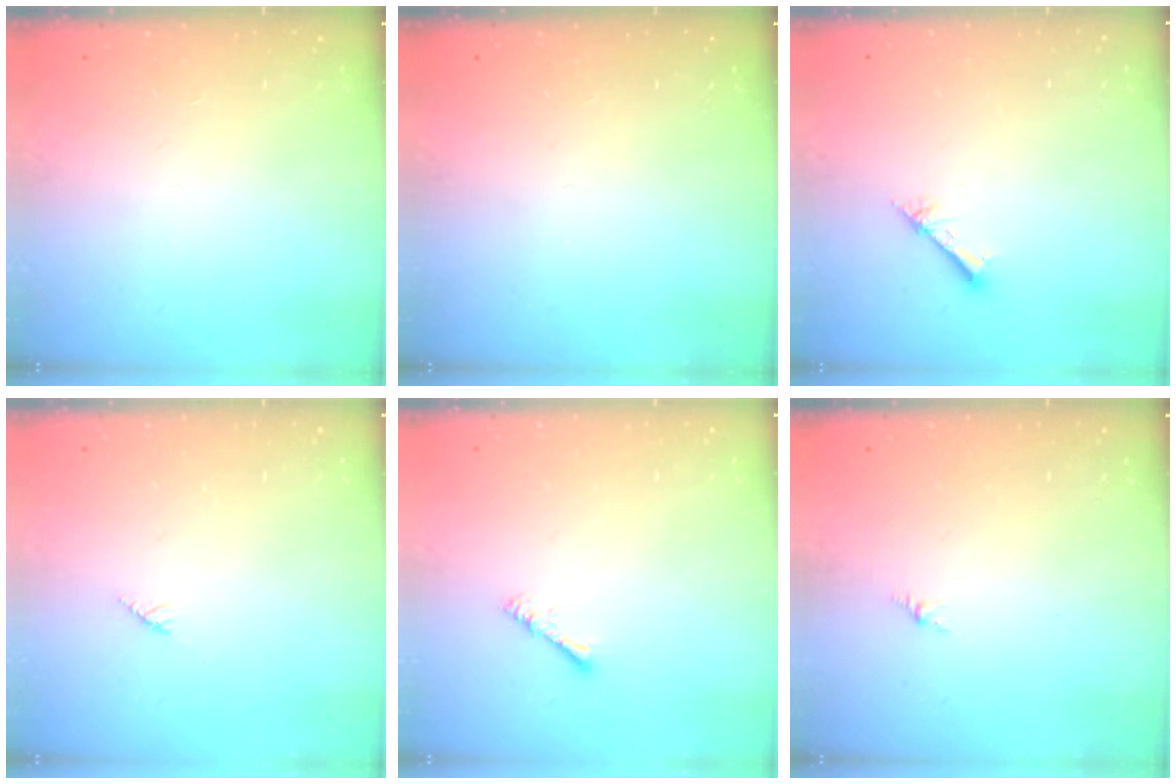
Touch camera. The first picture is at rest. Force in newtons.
{"total": 0.0}
{"total": 2.1, "press": 2.1, "slide": 0.2}
{"total": 2.7, "press": 2.7, "slide": 0.2}
{"total": 2.4, "press": 2.4, "slide": 0.3}
{"total": 0.0}